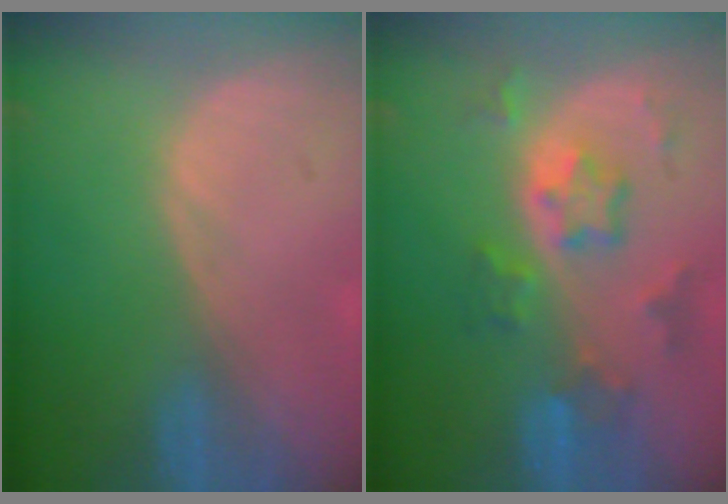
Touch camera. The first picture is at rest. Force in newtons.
{"total": 7.2, "press": 6.4, "slide": 3.2}